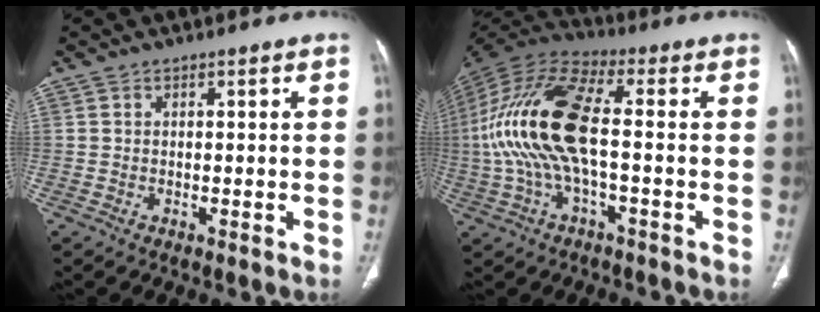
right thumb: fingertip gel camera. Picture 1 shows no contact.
{"total": 18.3, "force": [-0.8, 6.6, 17.1], "torque": [-0.376, 0.034, -0.018]}